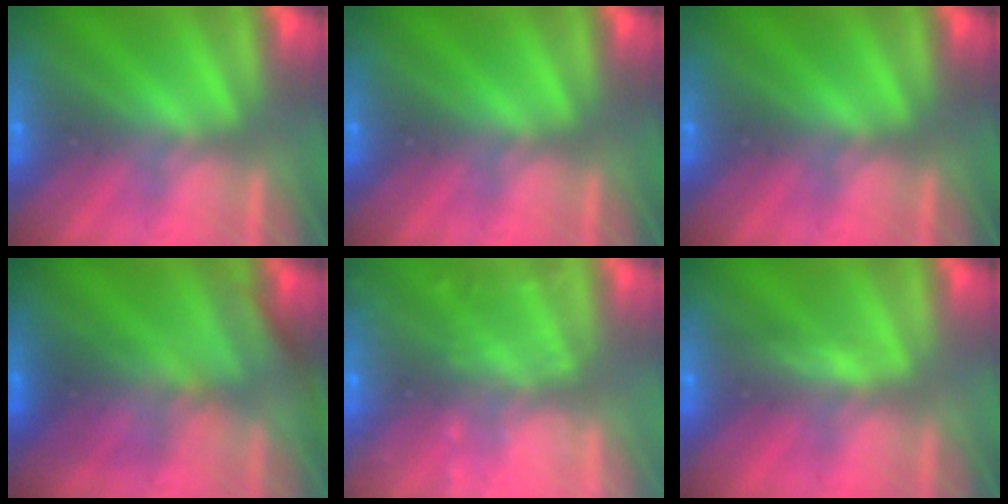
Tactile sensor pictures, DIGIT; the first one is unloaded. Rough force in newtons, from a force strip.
{"total": 0.0}
{"total": 0.0}
{"total": 2.8}
{"total": 9.1}
{"total": 3.4}